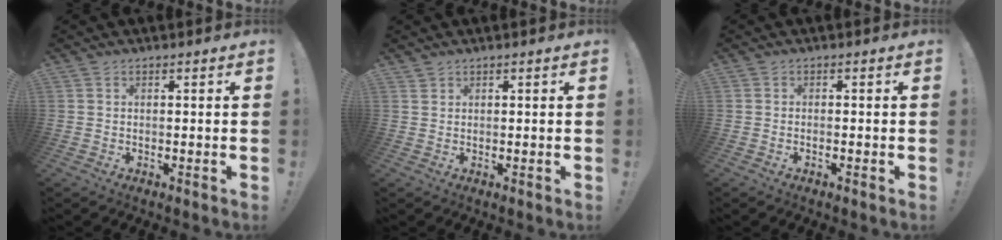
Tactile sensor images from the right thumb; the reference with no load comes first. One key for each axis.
{"total": 1.0, "fx": 0.9, "fy": 0.4, "fz": 0.2, "tx": 0.000, "ty": -0.003, "tz": 0.017}
{"total": 0.6, "fx": -0.4, "fy": -0.2, "fz": 0.4, "tx": -0.005, "ty": -0.001, "tz": -0.007}